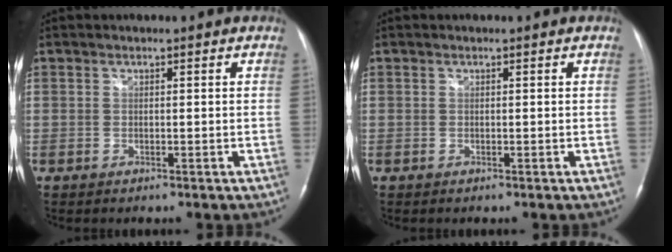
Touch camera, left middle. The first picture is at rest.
{"total": 0.0}